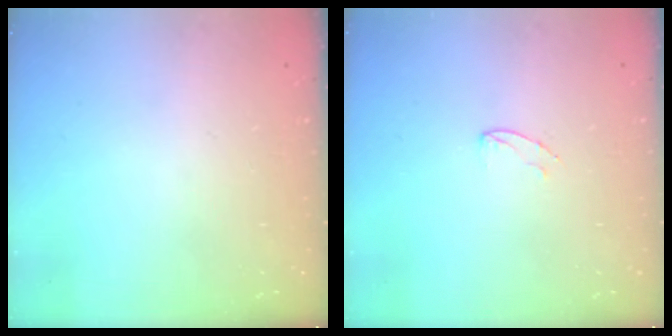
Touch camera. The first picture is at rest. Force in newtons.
{"total": 4.7, "press": 4.6, "slide": 0.4}